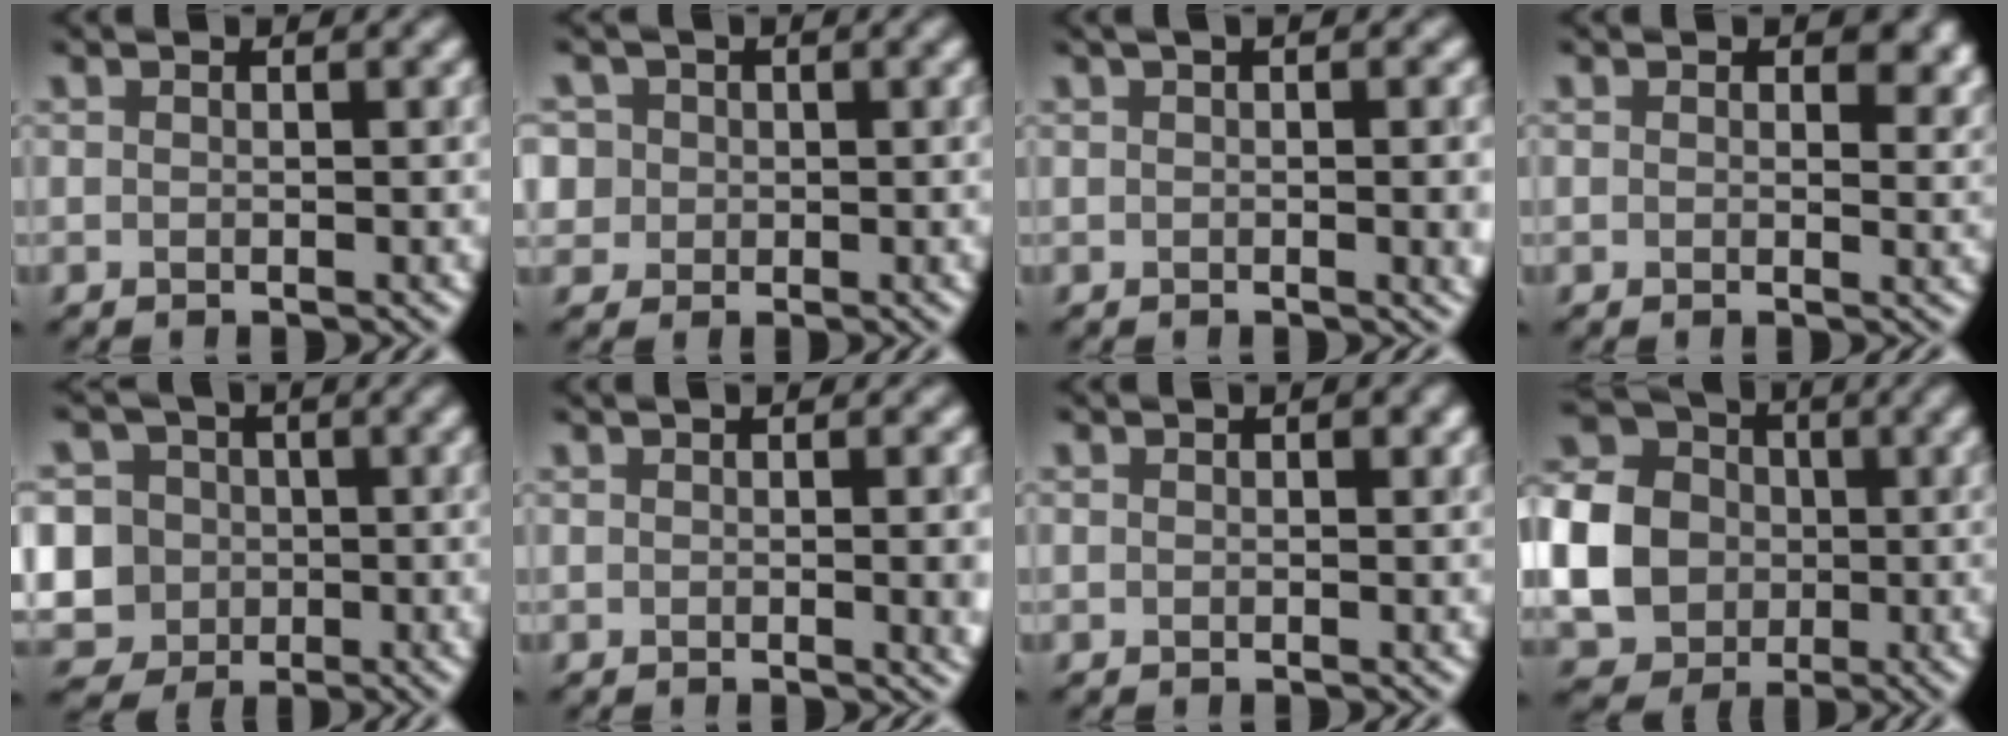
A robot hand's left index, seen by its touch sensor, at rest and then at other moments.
{"total": 5.0, "force": [1.9, 4.3, 1.9], "torque": [-0.041, 0.022, 0.015]}
{"total": 5.5, "force": [1.0, 2.1, 5.0], "torque": [-0.036, 0.009, 0.012]}
{"total": 2.7, "force": [1.1, 1.7, 1.7], "torque": [-0.020, -0.007, 0.011]}
{"total": 9.9, "force": [-0.1, 9.1, 3.8], "torque": [-0.090, 0.015, -0.039]}
{"total": 4.0, "force": [0.2, 1.4, 3.8], "torque": [-0.034, 0.004, 0.007]}
{"total": 0.9, "force": [0.3, 0.6, 0.6], "torque": [-0.003, -0.002, 0.002]}
{"total": 10.7, "force": [-0.8, 9.5, 4.9], "torque": [-0.147, -0.007, -0.032]}